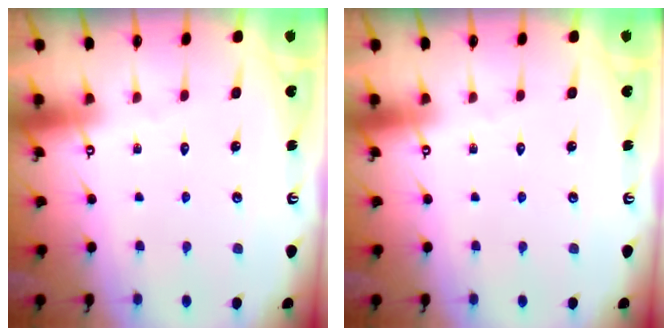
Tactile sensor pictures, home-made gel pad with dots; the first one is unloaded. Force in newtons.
{"total": 0.0}